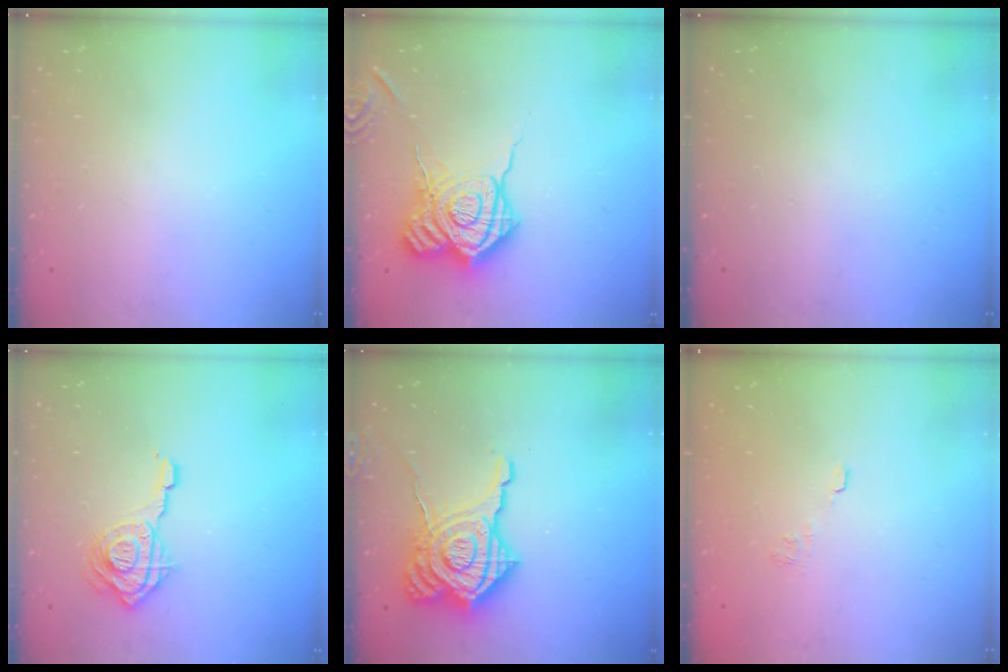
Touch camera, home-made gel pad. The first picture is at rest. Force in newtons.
{"total": 19.7, "press": 19.7, "slide": 1.0}
{"total": 0.0}
{"total": 12.8, "press": 12.7, "slide": 1.4}
{"total": 20.6, "press": 20.5, "slide": 1.6}
{"total": 6.5, "press": 6.4, "slide": 1.1}